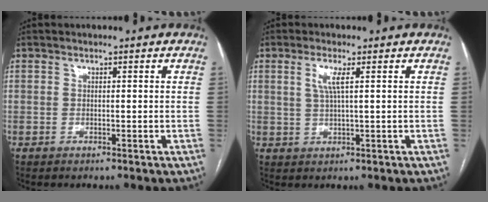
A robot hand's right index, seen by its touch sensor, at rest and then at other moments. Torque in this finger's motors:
{"motor_torque": [0.01, 0.00, 0.24, 0.08]}